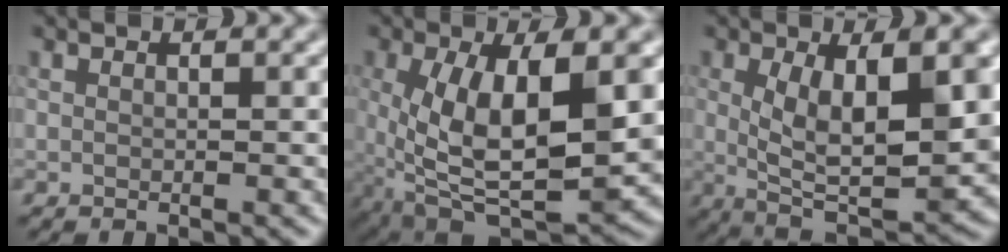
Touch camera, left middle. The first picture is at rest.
{"total": 9.9, "force": [-1.1, 3.8, 9.1], "torque": [-0.183, -0.033, 0.012]}
{"total": 7.5, "force": [-0.5, 2.1, 7.2], "torque": [-0.138, -0.032, 0.023]}